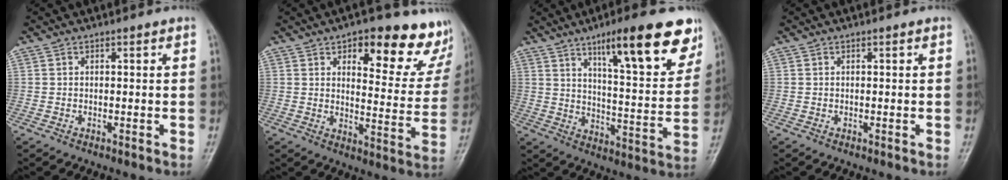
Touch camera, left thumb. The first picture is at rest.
{"total": 18.5, "force": [10.9, 8.1, 12.6], "torque": [-0.095, -0.050, 0.135]}
{"total": 18.5, "force": [11.2, 4.5, 14.1], "torque": [-0.166, -0.050, 0.171]}
{"total": 0.0}